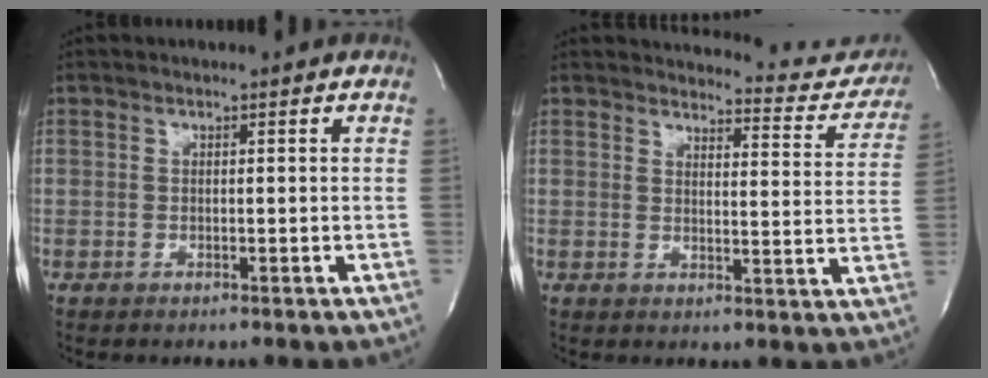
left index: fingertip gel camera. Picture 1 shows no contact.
{"total": 13.3, "force": [13.0, 2.5, 1.0], "torque": [0.019, -0.067, 0.123]}